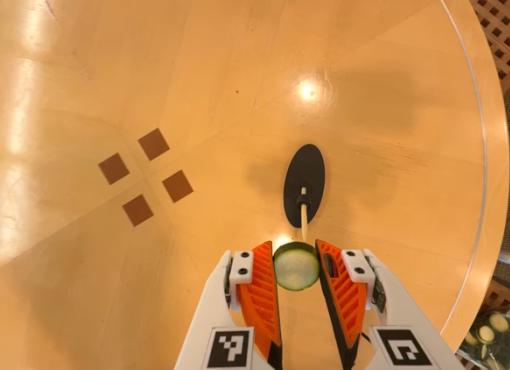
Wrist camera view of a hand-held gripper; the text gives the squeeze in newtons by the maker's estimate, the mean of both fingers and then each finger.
{"total": 7.0, "left": 6.9, "right": 7.2}